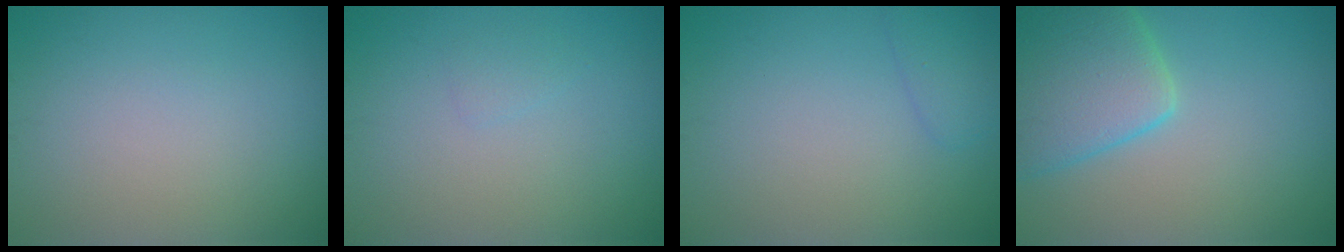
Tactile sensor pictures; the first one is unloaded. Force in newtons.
{"total": 0.6, "press": 0.6, "slide": 0.0}
{"total": 1.3, "press": 1.3, "slide": 0.2}
{"total": 6.9, "press": 6.9, "slide": 0.5}